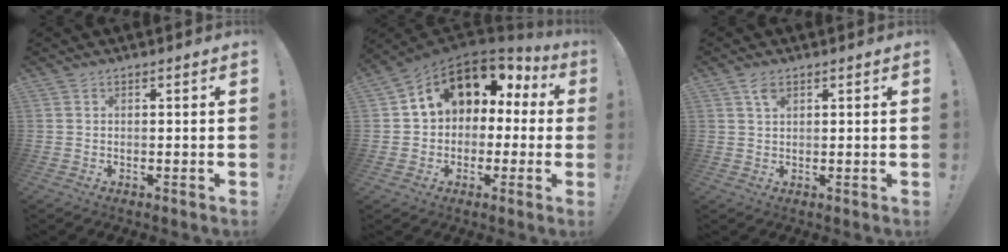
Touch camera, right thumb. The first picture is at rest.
{"total": 11.4, "force": [4.9, 7.9, 6.6], "torque": [-0.103, -0.029, 0.085]}
{"total": 3.0, "force": [1.7, 1.4, 2.0], "torque": [-0.033, -0.005, 0.028]}